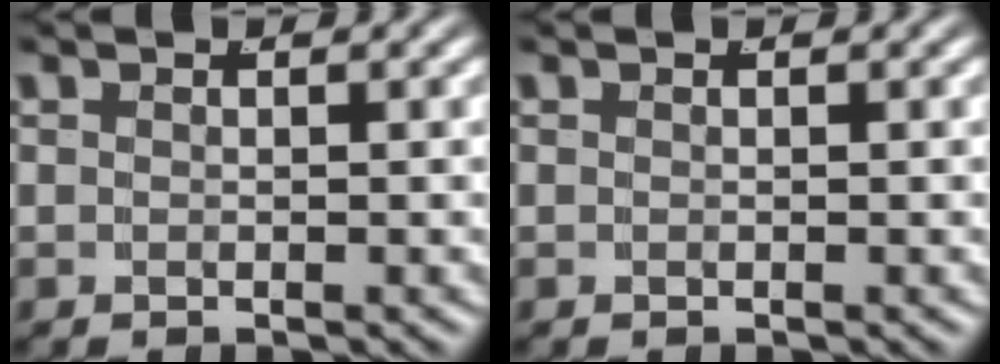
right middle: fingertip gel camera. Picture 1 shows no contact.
{"total": 0.0}